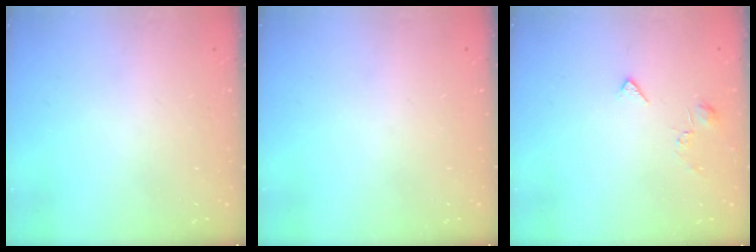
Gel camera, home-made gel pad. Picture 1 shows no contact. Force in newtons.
{"total": 0.0}
{"total": 4.4, "press": 4.3, "slide": 0.7}